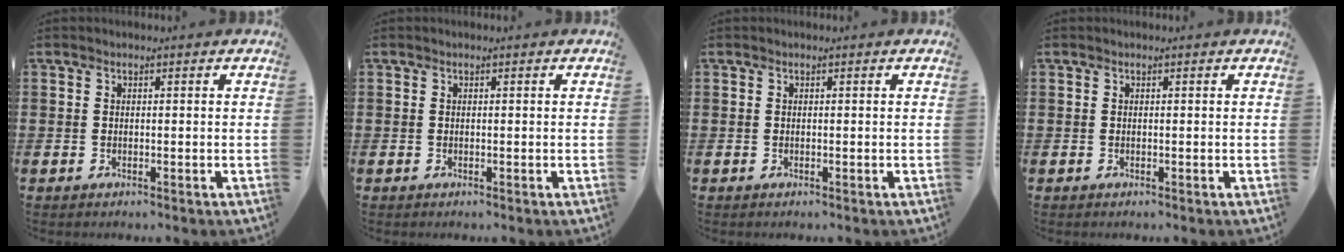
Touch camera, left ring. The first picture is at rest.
{"total": 0.0}
{"total": 0.0}
{"total": 0.0}